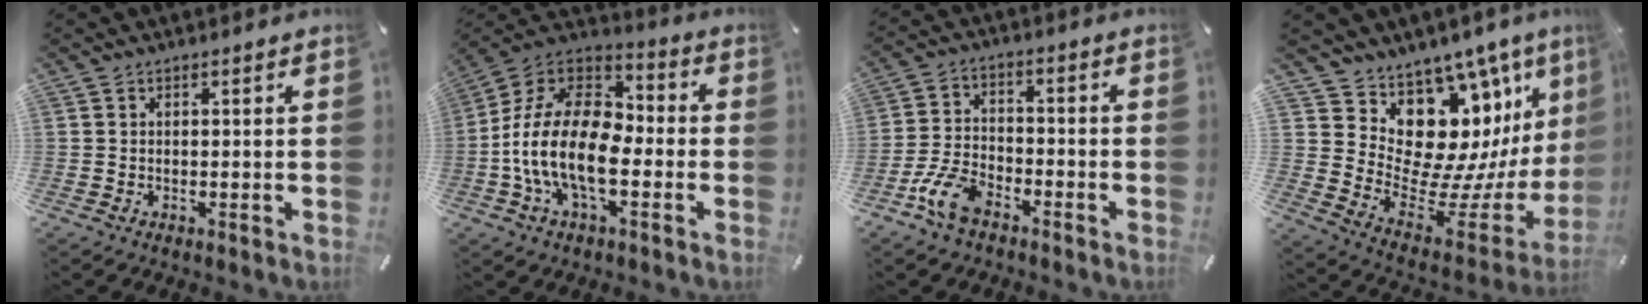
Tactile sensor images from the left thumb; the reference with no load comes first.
{"total": 16.8, "force": [-5.7, 9.2, 12.8], "torque": [-0.281, 0.013, -0.104]}
{"total": 9.1, "force": [-5.8, 4.6, 5.3], "torque": [-0.130, 0.017, -0.114]}
{"total": 15.8, "force": [8.1, 10.9, 8.1], "torque": [-0.112, -0.109, 0.161]}